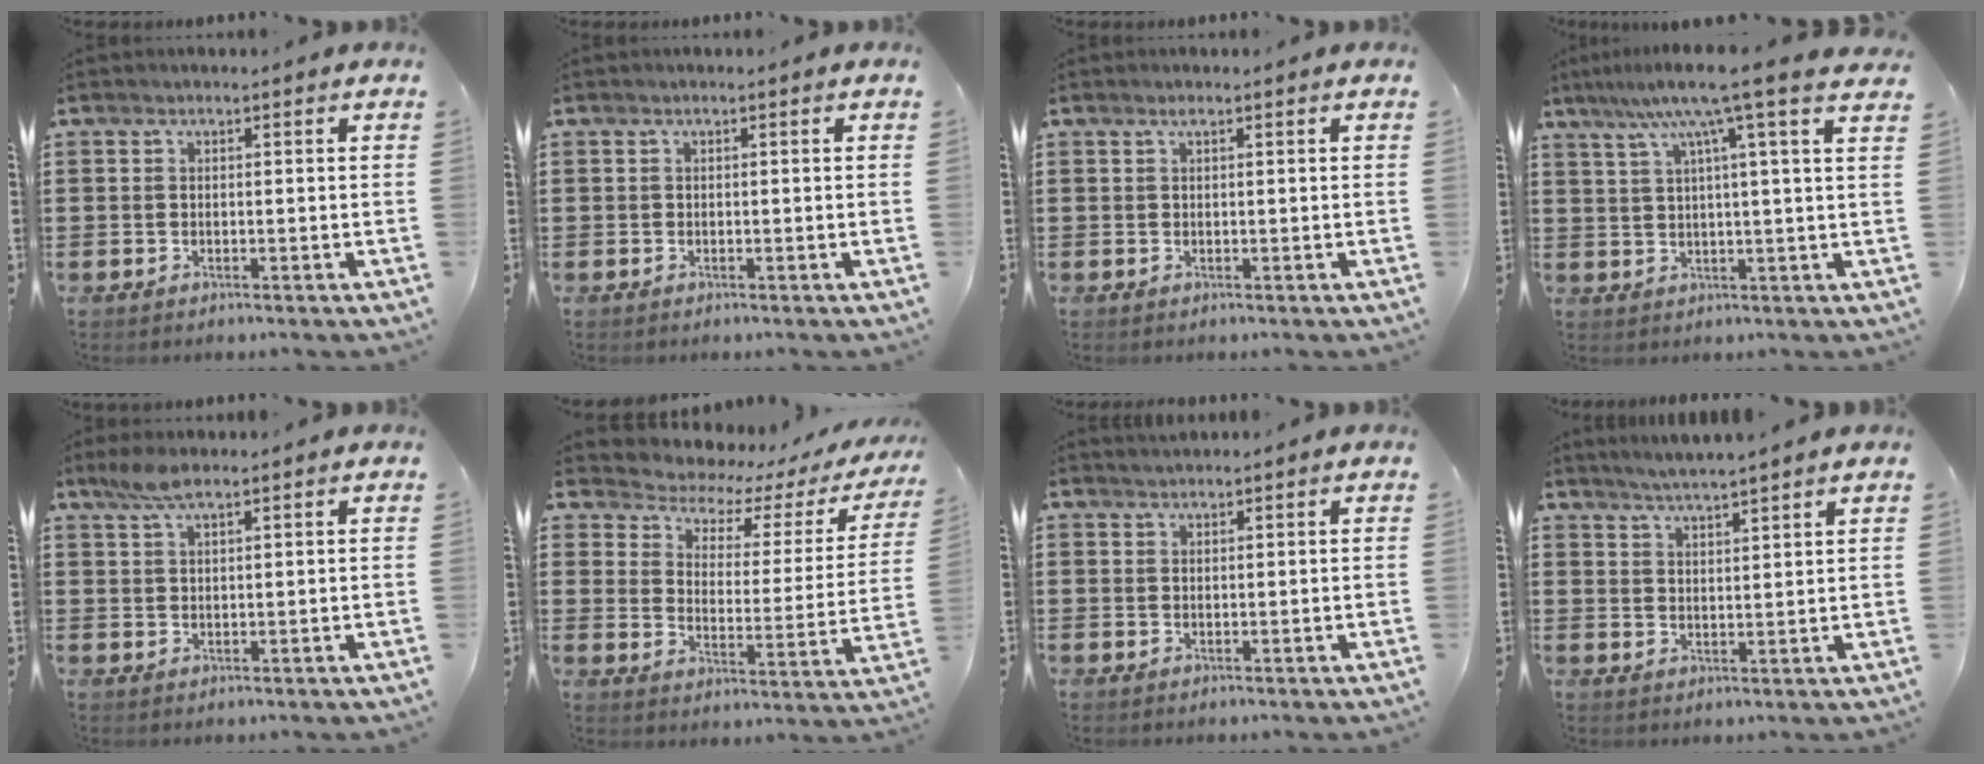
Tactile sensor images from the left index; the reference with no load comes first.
{"total": 0.0}
{"total": 0.7, "force": [0.4, 0.1, 0.6], "torque": [-0.012, 0.001, 0.008]}
{"total": 9.0, "force": [5.5, -0.9, 7.1], "torque": [-0.146, -0.017, 0.086]}
{"total": 3.8, "force": [2.7, 1.1, 2.5], "torque": [-0.057, 0.004, 0.049]}
{"total": 3.6, "force": [3.1, 1.6, 1.0], "torque": [-0.047, -0.030, 0.043]}
{"total": 0.9, "force": [0.9, -0.1, -0.2], "torque": [0.003, 0.000, 0.018]}
{"total": 3.0, "force": [2.9, -0.8, 0.2], "torque": [-0.014, -0.014, 0.052]}